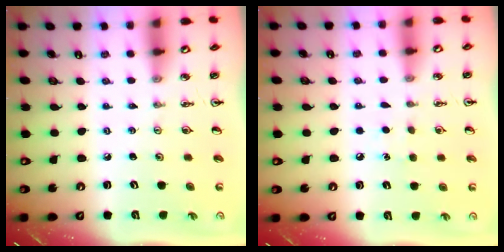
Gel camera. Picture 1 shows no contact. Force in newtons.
{"total": 5.8, "press": 5.8, "slide": 0.7}